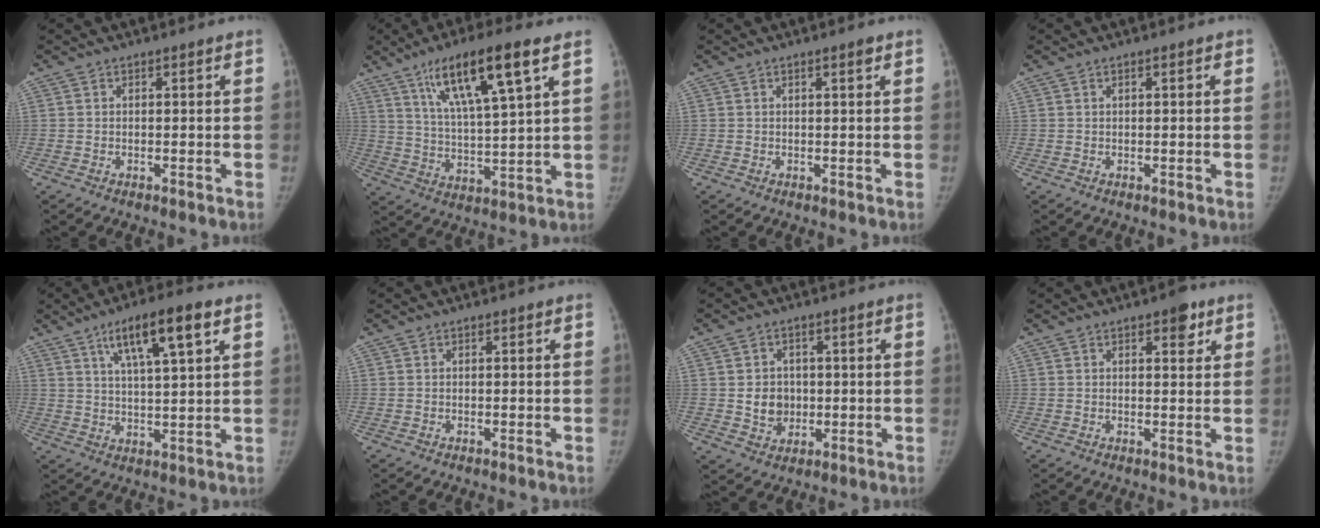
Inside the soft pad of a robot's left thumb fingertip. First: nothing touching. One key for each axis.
{"total": 15.8, "fx": 8.3, "fy": 2.8, "fz": 13.2, "tx": -0.230, "ty": -0.024, "tz": 0.151}
{"total": 1.1, "fx": 0.7, "fy": 0.1, "fz": 0.9, "tx": -0.013, "ty": -0.003, "tz": 0.010}
{"total": 0.9, "fx": 0.4, "fy": 0.1, "fz": 0.8, "tx": -0.013, "ty": 0.004, "tz": 0.005}
{"total": 11.6, "fx": 5.8, "fy": 2.2, "fz": 9.8, "tx": -0.163, "ty": -0.013, "tz": 0.099}
{"total": 0.0}
{"total": 5.9, "fx": 0.1, "fy": 5.1, "fz": 2.9, "tx": -0.020, "ty": -0.001, "tz": 0.009}
{"total": 3.8, "fx": 2.2, "fy": 1.7, "fz": 2.6, "tx": -0.019, "ty": -0.008, "tz": 0.026}